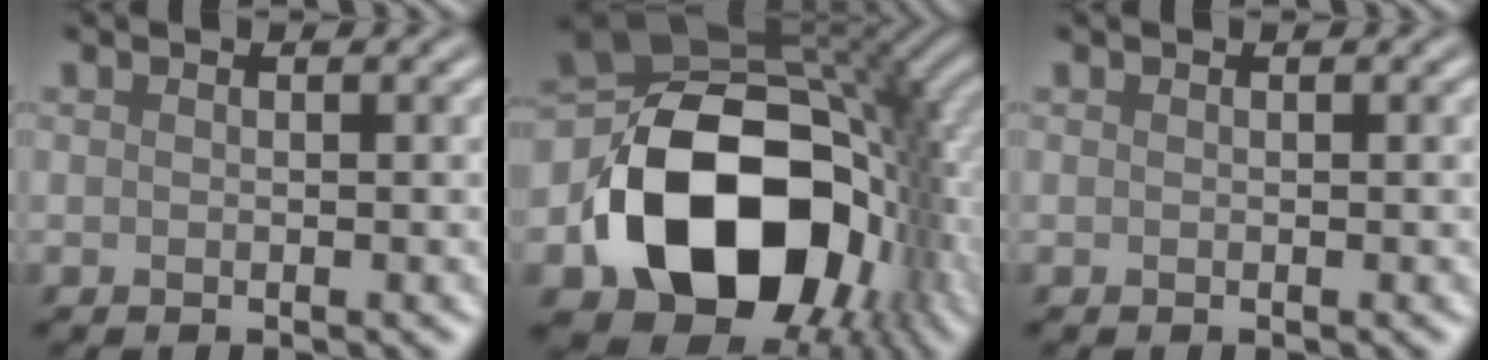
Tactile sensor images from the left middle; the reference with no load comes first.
{"total": 17.7, "force": [-3.4, 12.4, 12.2], "torque": [-0.216, -0.023, -0.047]}
{"total": 0.0}